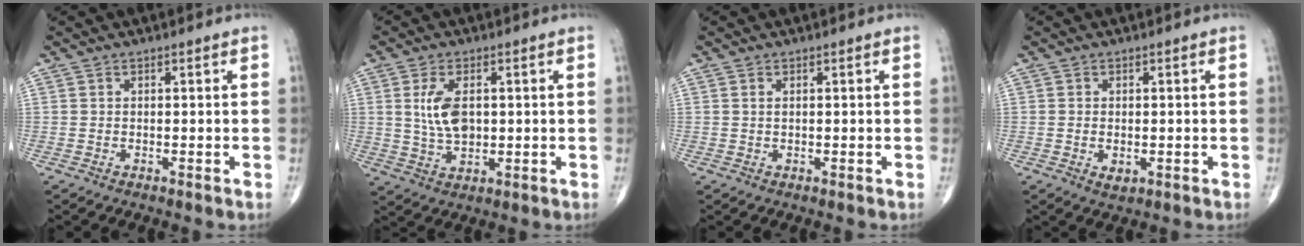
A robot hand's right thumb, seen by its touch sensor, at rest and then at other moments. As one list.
[{"total": 7.3, "force": [1.2, 4.0, 6.0], "torque": [-0.113, -0.006, 0.028]}, {"total": 0.6, "force": [0.2, 0.3, 0.5], "torque": [-0.013, 0.003, 0.005]}, {"total": 2.4, "force": [-0.5, 1.5, 1.9], "torque": [-0.028, -0.003, -0.004]}]